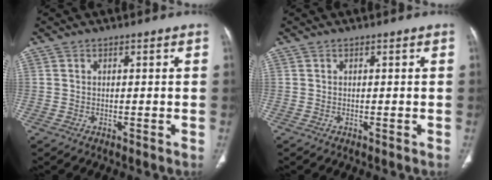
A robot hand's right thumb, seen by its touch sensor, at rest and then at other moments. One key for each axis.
{"total": 0.0}